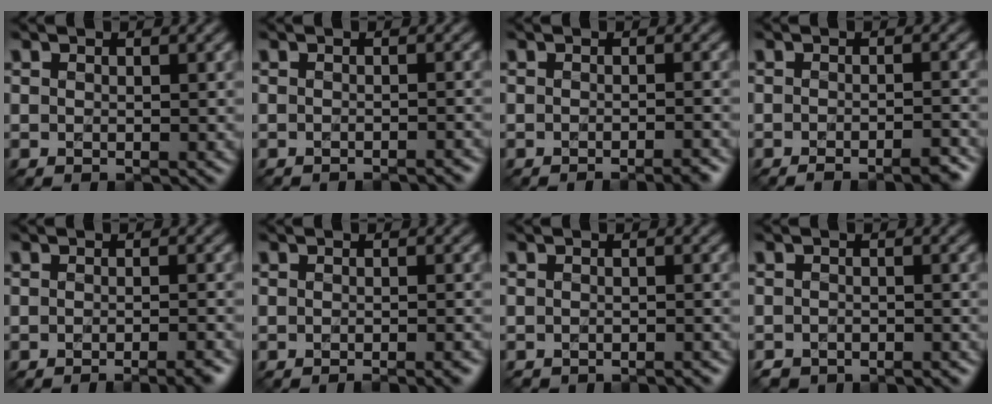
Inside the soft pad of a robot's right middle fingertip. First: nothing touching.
{"total": 1.7, "force": [-1.6, 0.2, 0.5], "torque": [0.006, 0.003, -0.020]}
{"total": 2.6, "force": [-1.9, 0.4, 1.8], "torque": [-0.017, 0.002, -0.030]}
{"total": 3.5, "force": [-2.6, 0.7, 2.3], "torque": [-0.029, 0.006, -0.038]}
{"total": 3.5, "force": [-2.4, 0.7, 2.4], "torque": [-0.024, 0.006, -0.035]}
{"total": 2.7, "force": [-1.8, 0.5, 1.9], "torque": [-0.015, 0.004, -0.028]}
{"total": 2.0, "force": [-2.0, 0.1, 0.2], "torque": [0.007, 0.000, -0.020]}
{"total": 3.0, "force": [-2.7, 1.2, 0.3], "torque": [0.003, 0.004, -0.035]}